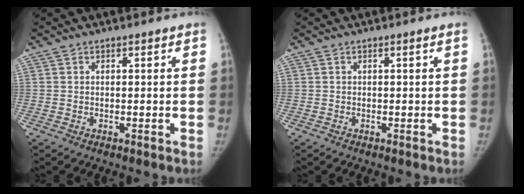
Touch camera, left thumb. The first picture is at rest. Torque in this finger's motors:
{"motor_torque": [-0.03, 0.03, 0.03, -0.07, -0.01]}